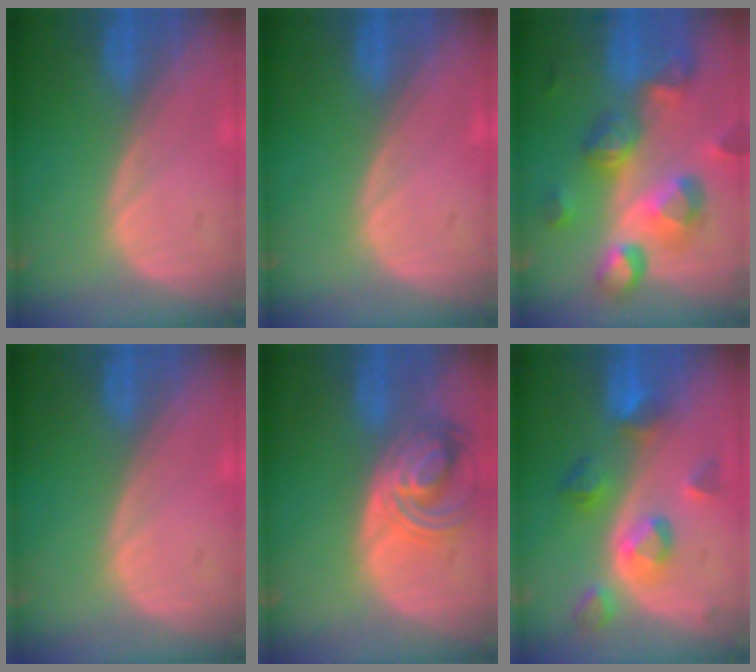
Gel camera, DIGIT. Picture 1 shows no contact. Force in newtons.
{"total": 0.0}
{"total": 10.7, "press": 9.6, "slide": 4.7}
{"total": 0.0}
{"total": 7.5, "press": 6.7, "slide": 3.5}
{"total": 7.4, "press": 6.9, "slide": 2.8}